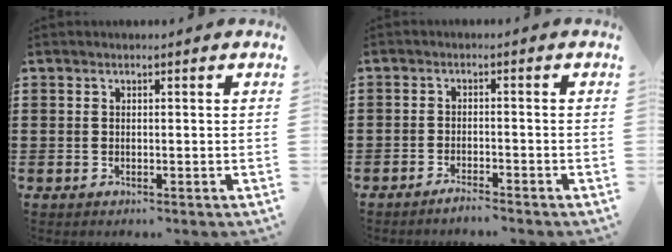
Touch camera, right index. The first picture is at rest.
{"total": 1.8, "force": [-1.8, 0.0, 0.4], "torque": [-0.009, 0.003, -0.034]}